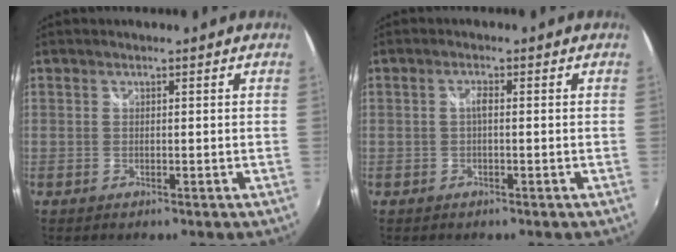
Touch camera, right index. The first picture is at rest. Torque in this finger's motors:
{"motor_torque": [0.38, -0.14, 0.13, 0.04]}